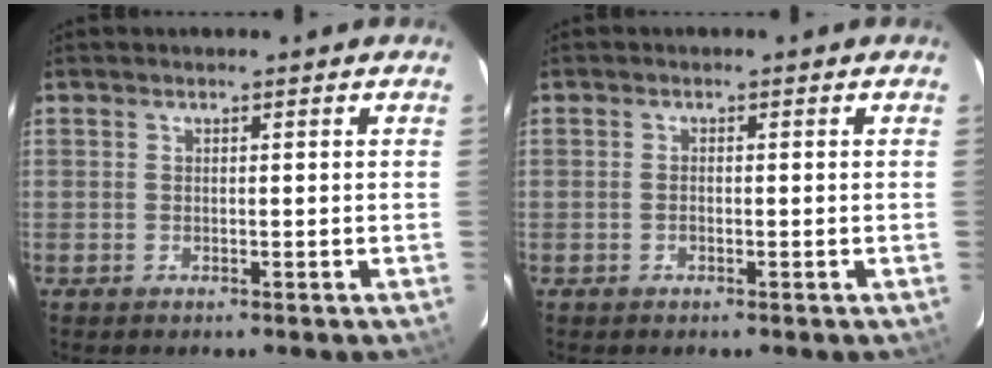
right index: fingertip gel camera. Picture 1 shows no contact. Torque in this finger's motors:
{"motor_torque": [-0.28, 0.02, 0.00, 0.00]}